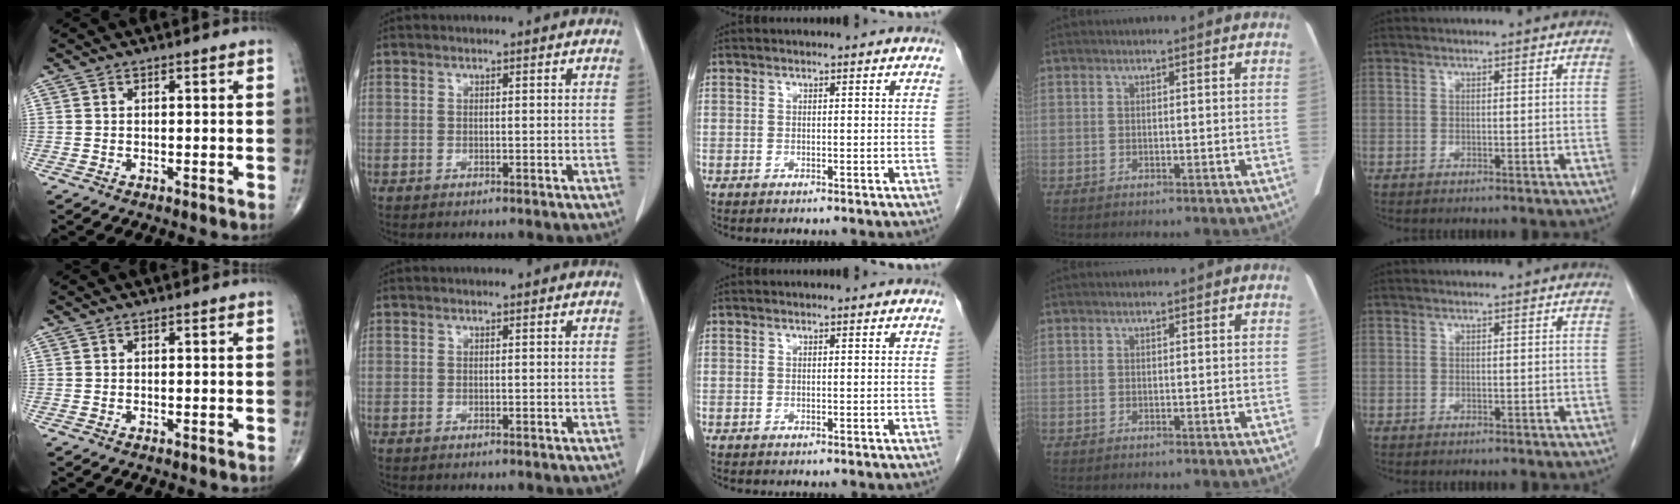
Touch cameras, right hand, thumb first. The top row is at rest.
{}